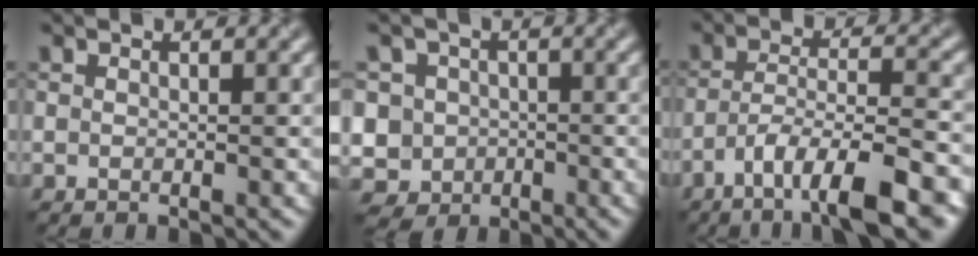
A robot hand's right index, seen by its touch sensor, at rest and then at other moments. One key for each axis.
{"total": 6.8, "fx": -1.5, "fy": 6.5, "fz": 1.5, "tx": -0.033, "ty": 0.014, "tz": -0.057}
{"total": 9.7, "fx": -6.1, "fy": 2.3, "fz": 7.2, "tx": -0.119, "ty": 0.001, "tz": -0.103}